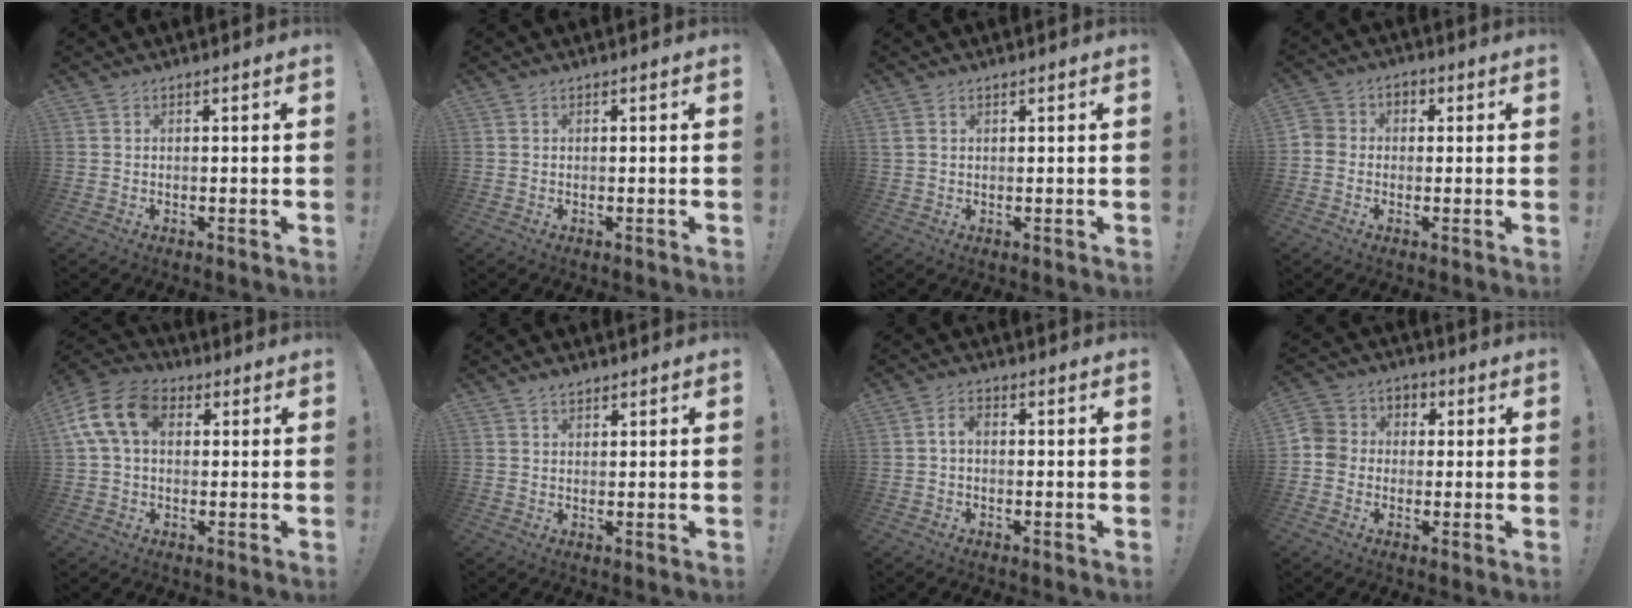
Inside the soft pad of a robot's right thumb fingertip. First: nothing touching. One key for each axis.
{"total": 0.0}
{"total": 1.9, "fx": 0.9, "fy": 1.3, "fz": 1.1, "tx": -0.020, "ty": 0.002, "tz": 0.017}
{"total": 4.7, "fx": -1.4, "fy": 4.2, "fz": 1.5, "tx": -0.025, "ty": 0.021, "tz": -0.024}
{"total": 13.4, "fx": 3.3, "fy": 8.9, "fz": 9.5, "tx": -0.189, "ty": 0.008, "tz": 0.066}
{"total": 2.0, "fx": 1.5, "fy": 1.0, "fz": 0.9, "tx": -0.010, "ty": -0.005, "tz": 0.026}
{"total": 2.7, "fx": -0.4, "fy": 1.4, "fz": 2.3, "tx": -0.045, "ty": 0.010, "tz": -0.008}
{"total": 7.4, "fx": -1.6, "fy": 6.9, "fz": 2.2, "tx": -0.029, "ty": 0.025, "tz": -0.026}